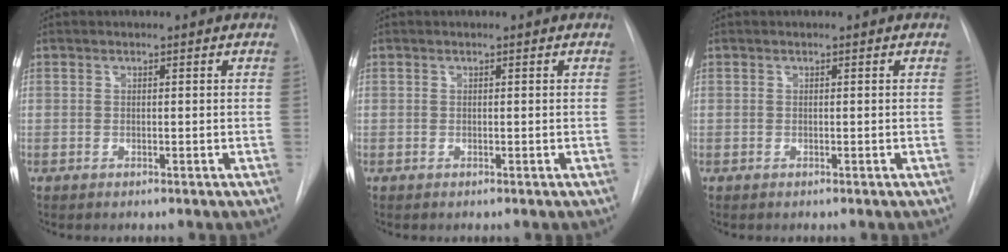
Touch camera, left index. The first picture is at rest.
{"total": 0.0}
{"total": 0.0}